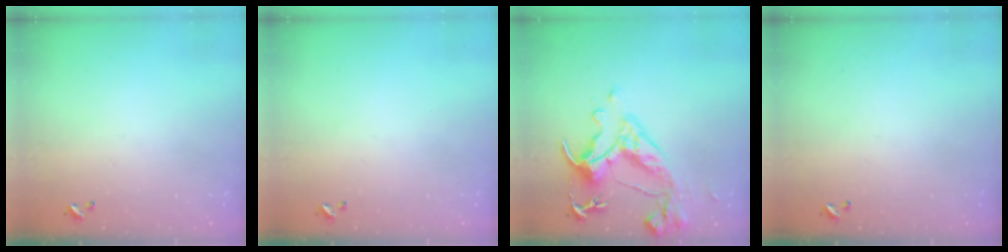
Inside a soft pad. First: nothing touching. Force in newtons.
{"total": 0.0}
{"total": 9.1, "press": 9.0, "slide": 1.6}
{"total": 0.0}